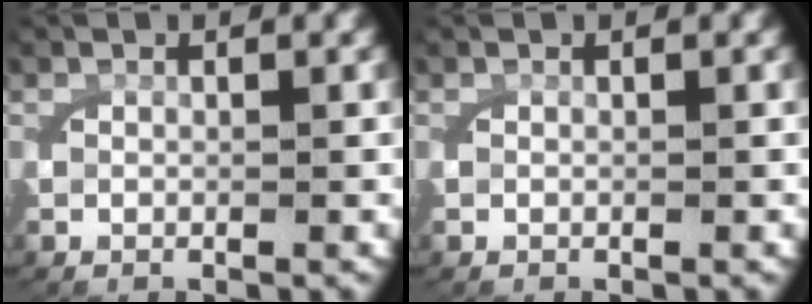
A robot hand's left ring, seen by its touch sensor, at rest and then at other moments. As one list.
[{"total": 0.0}]